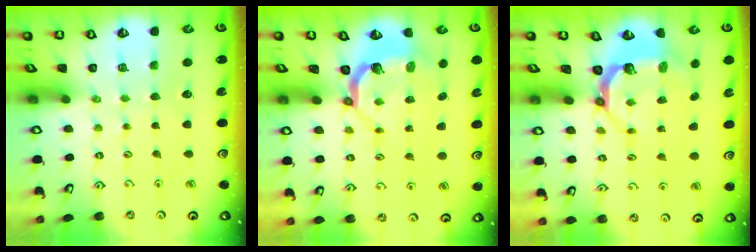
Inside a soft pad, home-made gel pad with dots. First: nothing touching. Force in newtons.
{"total": 5.2, "press": 4.0, "slide": 3.4}
{"total": 6.8, "press": 5.6, "slide": 3.9}